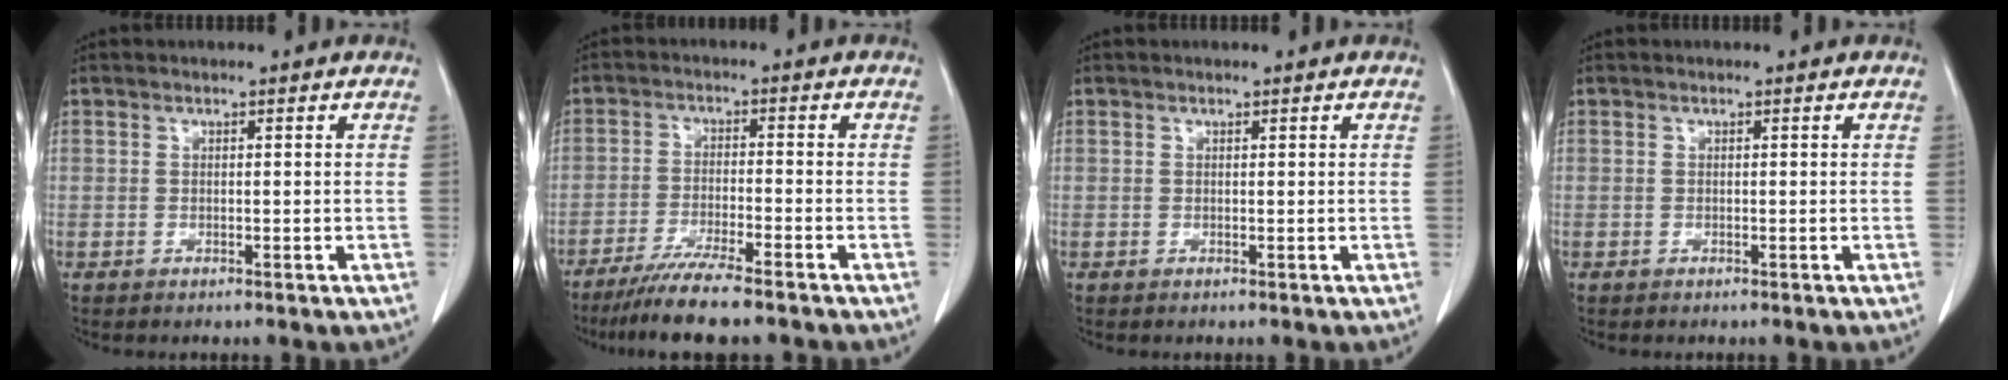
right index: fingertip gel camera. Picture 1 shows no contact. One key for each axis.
{"total": 8.5, "fx": -6.9, "fy": -0.1, "fz": 5.0, "tx": -0.079, "ty": -0.023, "tz": -0.115}
{"total": 0.0}
{"total": 0.0}